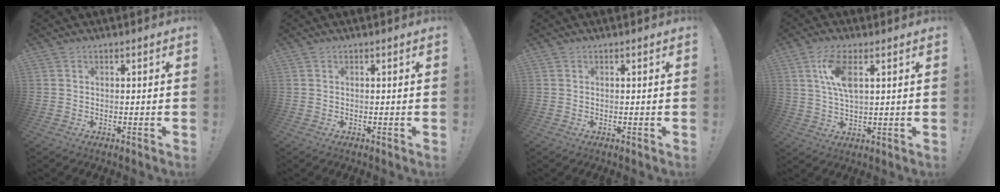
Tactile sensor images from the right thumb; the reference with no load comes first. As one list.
[{"total": 0.0}, {"total": 0.0}, {"total": 9.1, "force": [3.3, 3.4, 7.8], "torque": [-0.151, -0.003, 0.060]}]